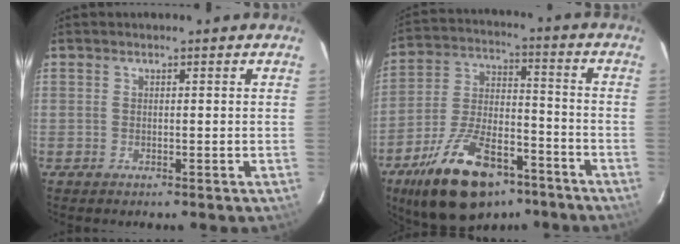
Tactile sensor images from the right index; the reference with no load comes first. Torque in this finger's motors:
{"motor_torque": [1.08, -1.06, 0.92, 0.21]}